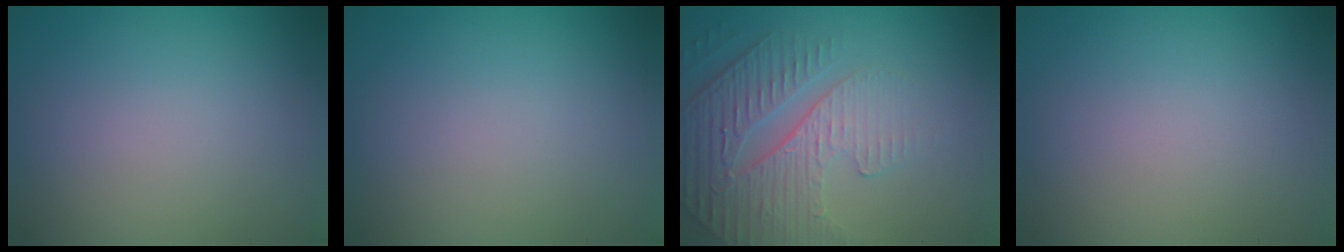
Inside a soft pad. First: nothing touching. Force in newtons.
{"total": 0.0}
{"total": 4.2, "press": 4.0, "slide": 1.3}
{"total": 0.0}